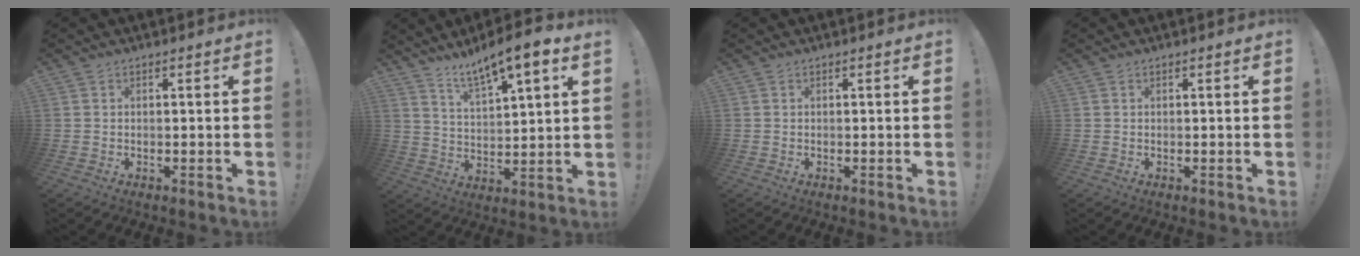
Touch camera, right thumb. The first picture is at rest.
{"total": 10.4, "force": [8.2, 1.3, 6.2], "torque": [-0.102, -0.057, 0.135]}
{"total": 0.0}
{"total": 0.0}